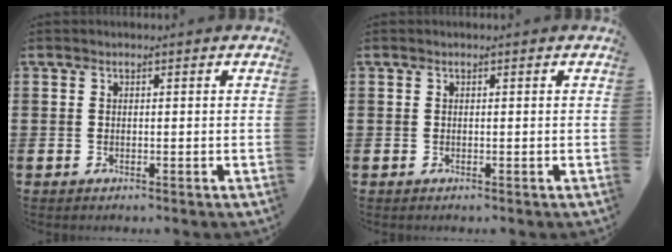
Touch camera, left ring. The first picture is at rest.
{"total": 0.0}